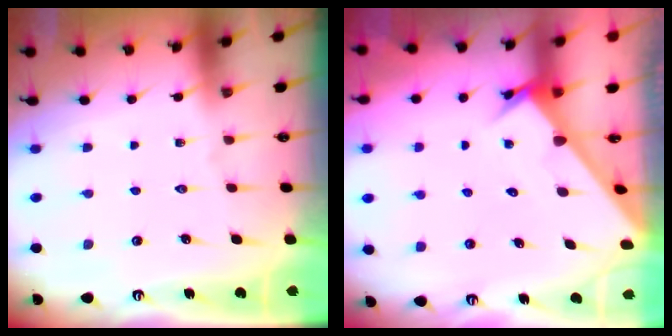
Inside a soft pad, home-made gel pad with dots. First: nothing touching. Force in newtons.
{"total": 2.9, "press": 2.9, "slide": 0.1}